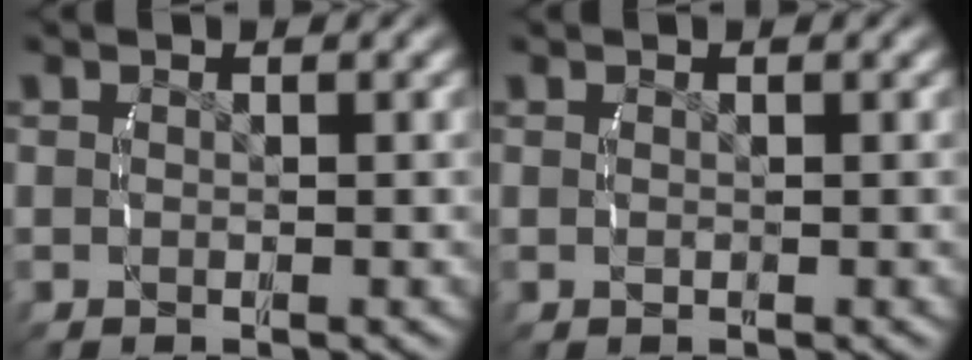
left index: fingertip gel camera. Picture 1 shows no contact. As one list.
[{"total": 0.0}]